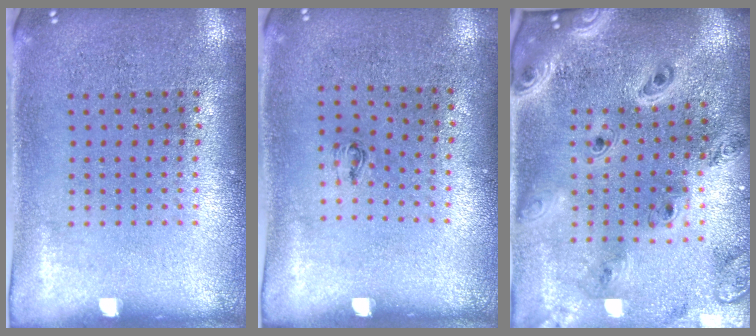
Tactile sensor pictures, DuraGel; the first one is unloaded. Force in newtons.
{"total": 0.6, "press": 0.2, "slide": 0.5}
{"total": 2.9, "press": 2.4, "slide": 1.6}